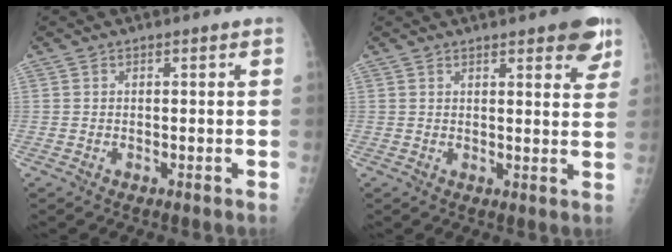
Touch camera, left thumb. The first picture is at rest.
{"total": 7.4, "force": [4.5, 2.3, 5.4], "torque": [-0.043, -0.019, 0.052]}